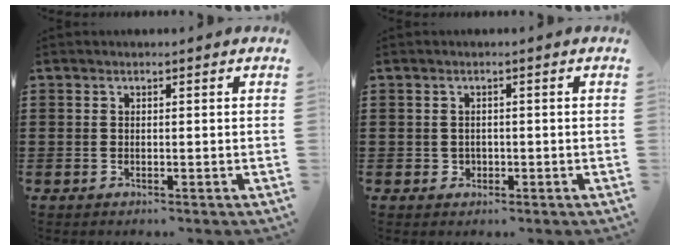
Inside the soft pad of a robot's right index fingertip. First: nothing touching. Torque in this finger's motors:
{"motor_torque": [0.46, 1.68, 0.00, 0.01]}